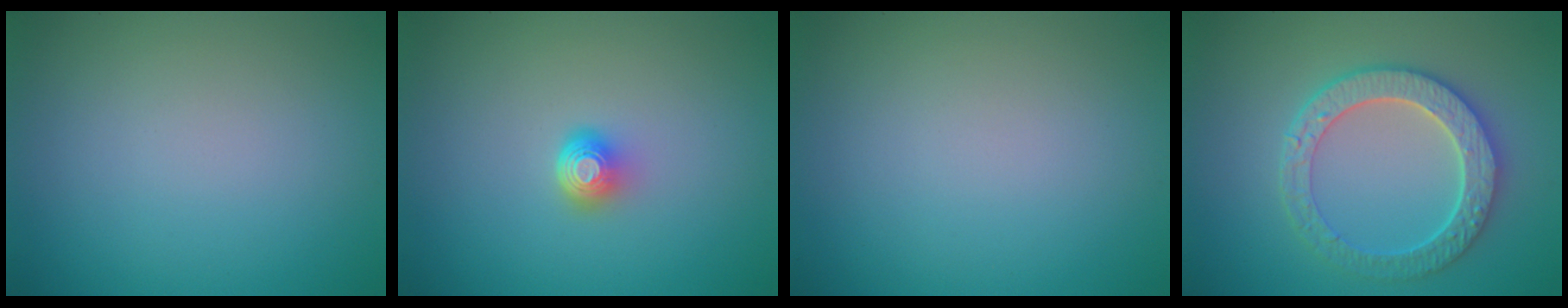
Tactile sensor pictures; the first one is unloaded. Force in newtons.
{"total": 2.1, "press": 1.4, "slide": 1.6}
{"total": 0.0}
{"total": 5.0, "press": 4.4, "slide": 2.4}